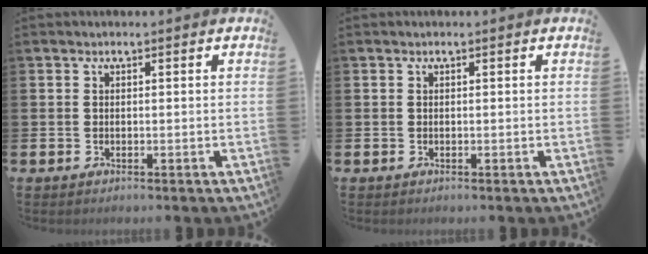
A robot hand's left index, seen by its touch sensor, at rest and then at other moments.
{"total": 0.0}